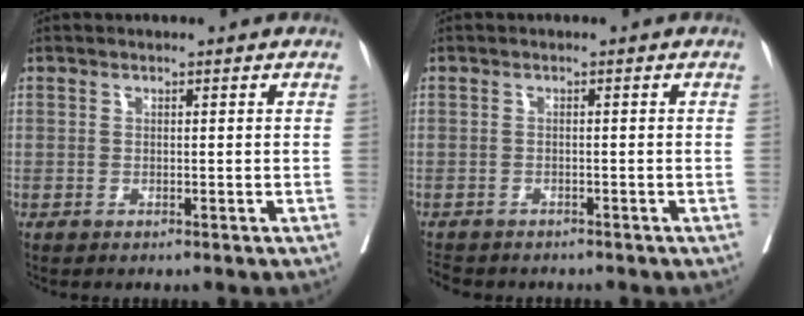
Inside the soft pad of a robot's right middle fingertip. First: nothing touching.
{"total": 5.9, "force": [-5.1, 1.8, 2.2], "torque": [-0.042, -0.001, -0.074]}